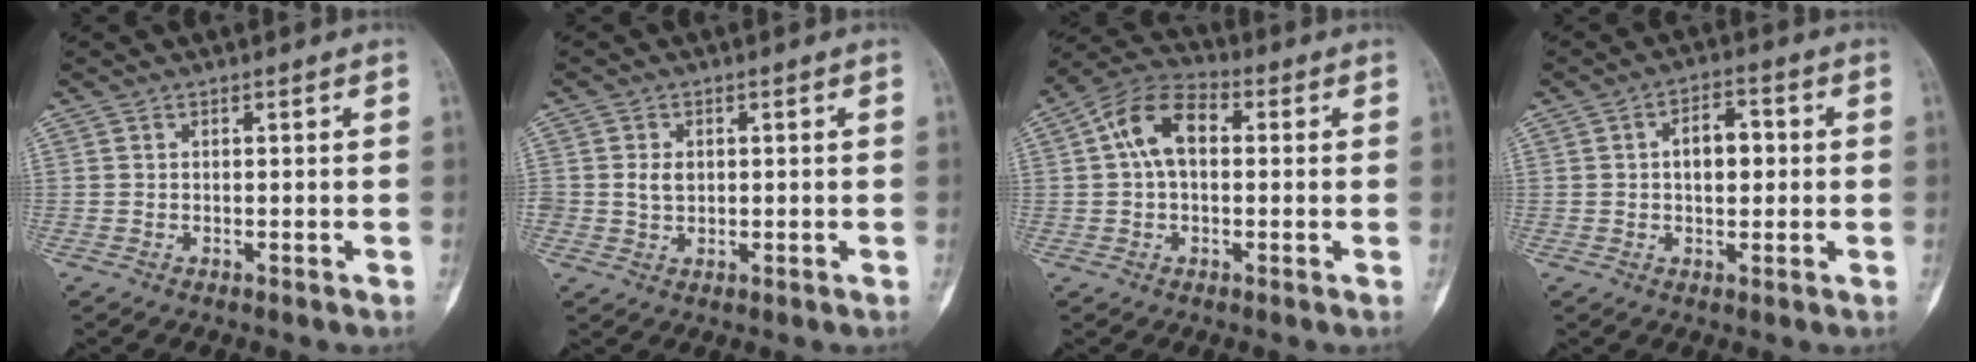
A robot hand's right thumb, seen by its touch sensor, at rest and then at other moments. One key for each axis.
{"total": 3.0, "fx": 0.4, "fy": 2.3, "fz": 1.9, "tx": -0.023, "ty": 0.000, "tz": 0.011}
{"total": 10.3, "fx": 1.6, "fy": 6.2, "fz": 8.1, "tx": -0.145, "ty": 0.031, "tz": 0.019}
{"total": 6.5, "fx": 0.7, "fy": 3.7, "fz": 5.3, "tx": -0.067, "ty": 0.013, "tz": 0.004}